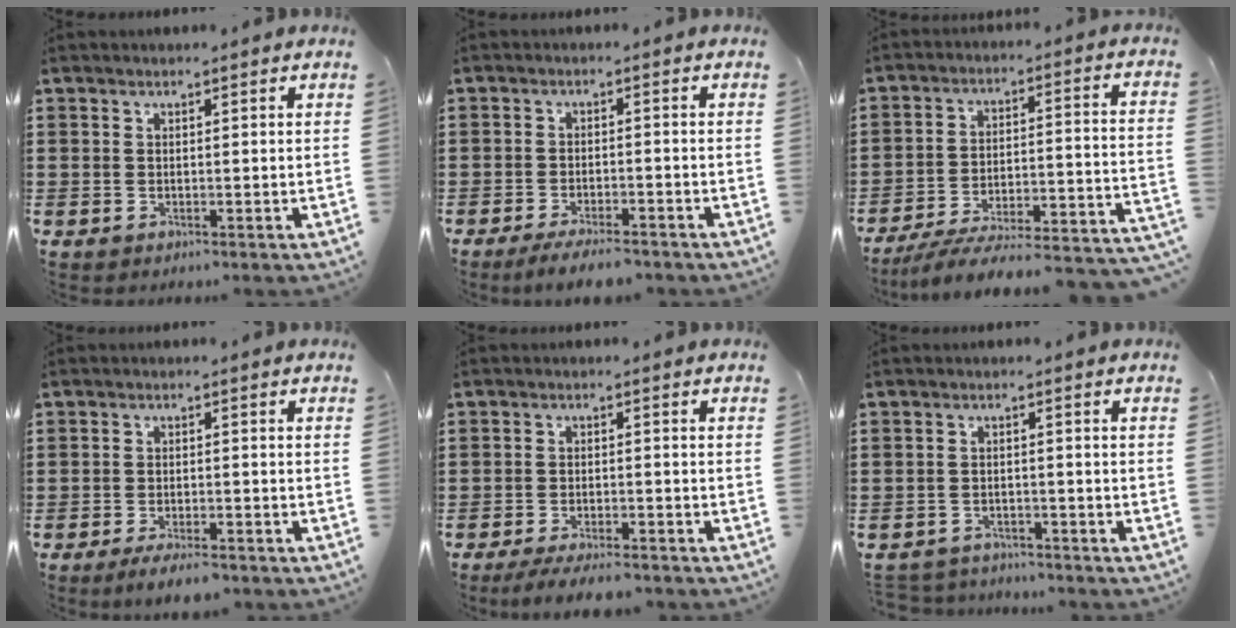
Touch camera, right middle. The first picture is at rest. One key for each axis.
{"total": 3.7, "fx": -3.4, "fy": 0.3, "fz": 1.5, "tx": -0.032, "ty": -0.005, "tz": -0.066}
{"total": 6.4, "fx": -5.6, "fy": 0.1, "fz": 3.0, "tx": -0.048, "ty": -0.014, "tz": -0.114}
{"total": 3.1, "fx": -2.7, "fy": 0.3, "fz": 1.5, "tx": -0.033, "ty": -0.004, "tz": -0.052}
{"total": 3.6, "fx": -3.3, "fy": 0.2, "fz": 1.5, "tx": -0.031, "ty": -0.005, "tz": -0.064}
{"total": 2.3, "fx": -2.3, "fy": 0.2, "fz": -0.2, "tx": -0.005, "ty": -0.004, "tz": -0.051}